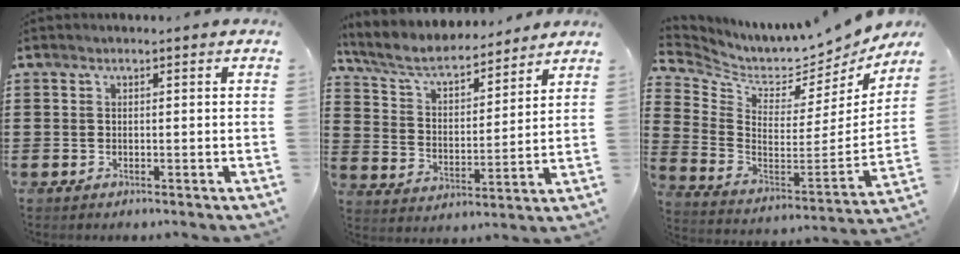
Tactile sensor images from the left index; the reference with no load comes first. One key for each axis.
{"total": 6.3, "fx": 5.5, "fy": 1.6, "fz": 2.6, "tx": -0.076, "ty": -0.032, "tz": 0.091}
{"total": 4.9, "fx": 4.1, "fy": 2.1, "fz": 1.6, "tx": -0.062, "ty": -0.052, "tz": 0.064}